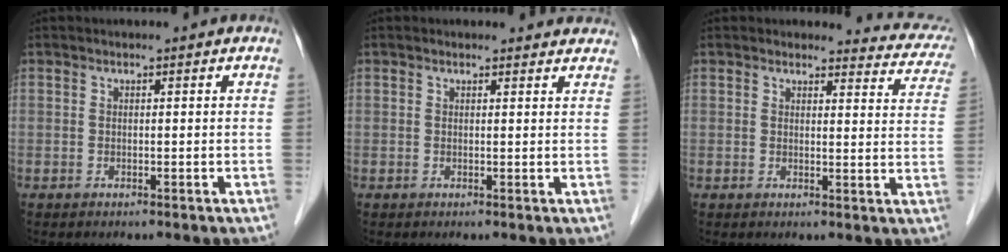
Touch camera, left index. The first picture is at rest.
{"total": 3.2, "force": [3.0, 0.9, 0.1], "torque": [0.000, -0.002, 0.019]}
{"total": 7.8, "force": [7.4, 2.2, 0.2], "torque": [0.026, -0.032, 0.052]}